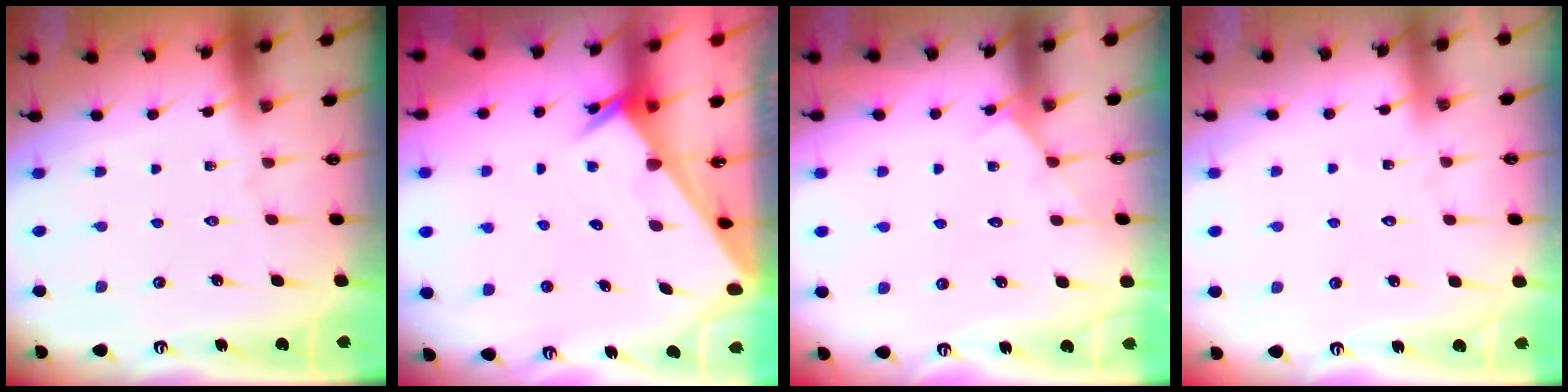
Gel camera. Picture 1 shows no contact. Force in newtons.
{"total": 3.3, "press": 3.3, "slide": 0.3}
{"total": 5.0, "press": 5.0, "slide": 0.3}
{"total": 3.4, "press": 3.4, "slide": 0.4}